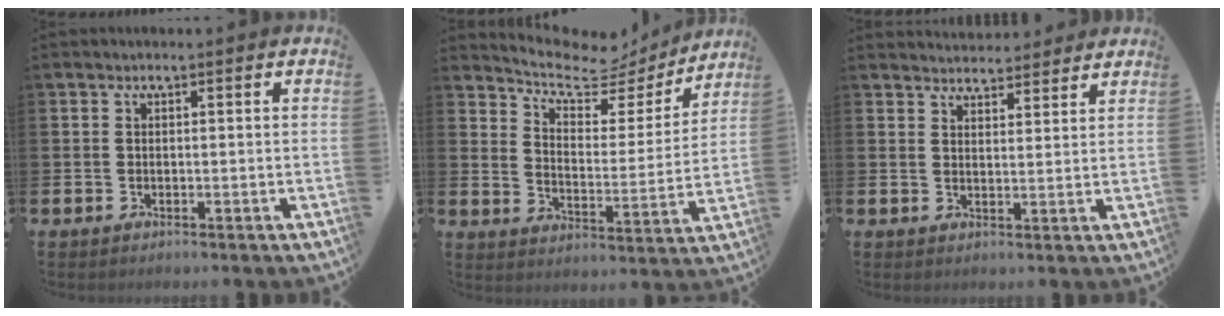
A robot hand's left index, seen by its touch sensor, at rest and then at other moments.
{"total": 7.6, "force": [6.9, 2.5, 2.2], "torque": [-0.062, -0.059, 0.112]}
{"total": 3.7, "force": [3.6, 0.6, -0.4], "torque": [0.004, -0.021, 0.066]}